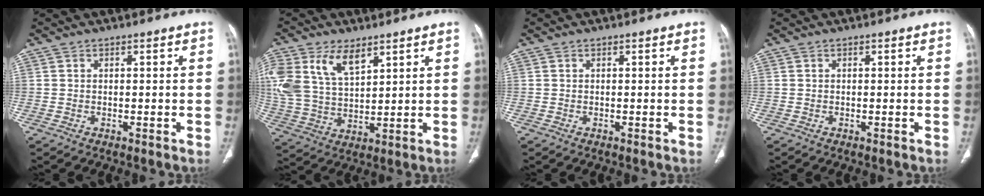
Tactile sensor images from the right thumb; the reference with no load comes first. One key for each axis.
{"total": 15.9, "fx": 7.8, "fy": 9.4, "fz": 10.3, "tx": -0.222, "ty": -0.014, "tz": 0.156}
{"total": 0.0}
{"total": 0.0}